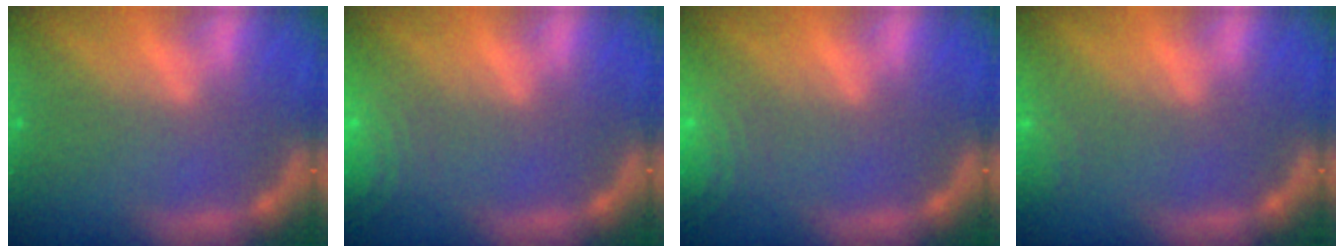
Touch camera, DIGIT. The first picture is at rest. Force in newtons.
{"total": 8.0}
{"total": 8.0}
{"total": 2.5}